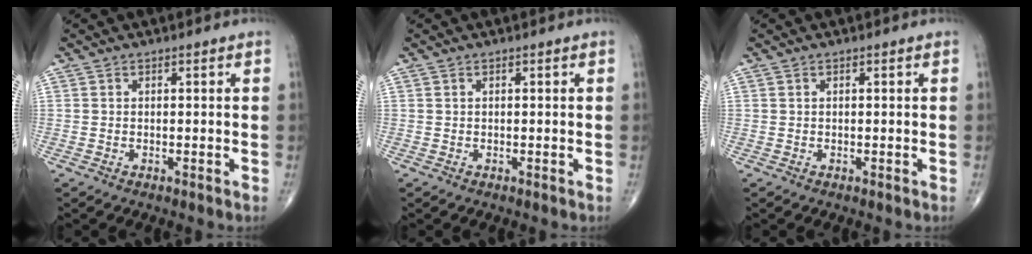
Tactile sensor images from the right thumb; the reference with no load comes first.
{"total": 0.0}
{"total": 0.0}